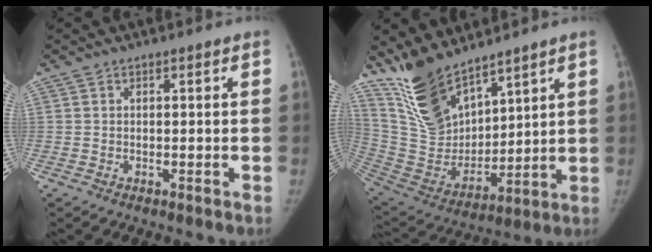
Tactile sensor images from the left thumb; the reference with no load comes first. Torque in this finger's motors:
{"motor_torque": [0.29, 0.13, 1.35, -1.34, 0.08]}